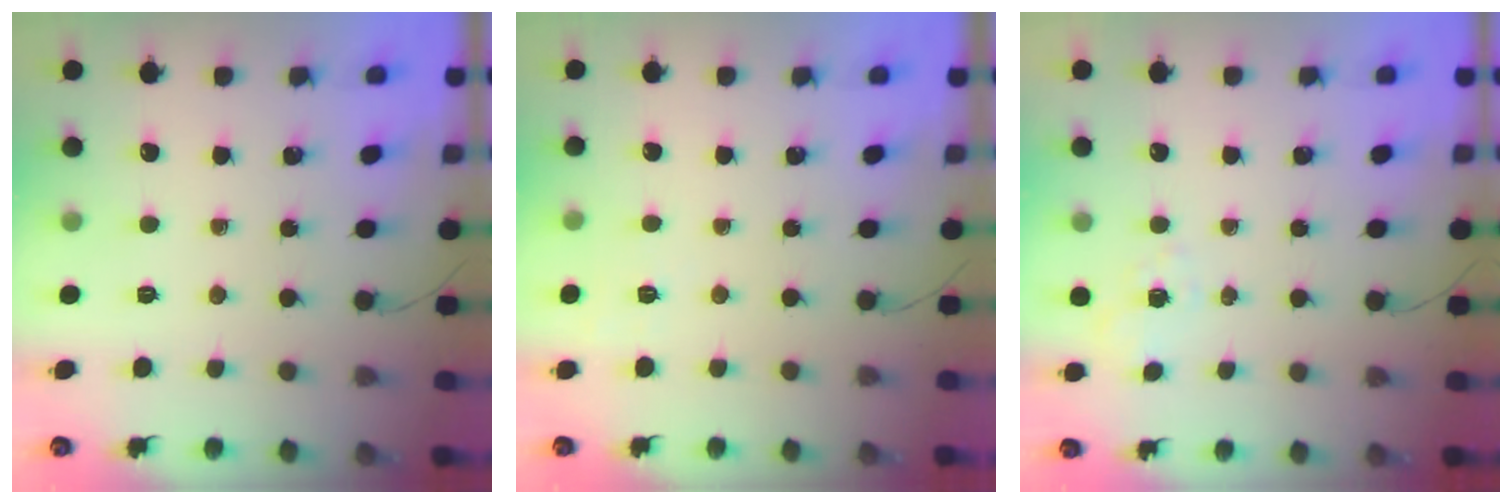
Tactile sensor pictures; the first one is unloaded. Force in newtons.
{"total": 2.8, "press": 2.4, "slide": 1.5}
{"total": 6.1, "press": 5.9, "slide": 1.3}